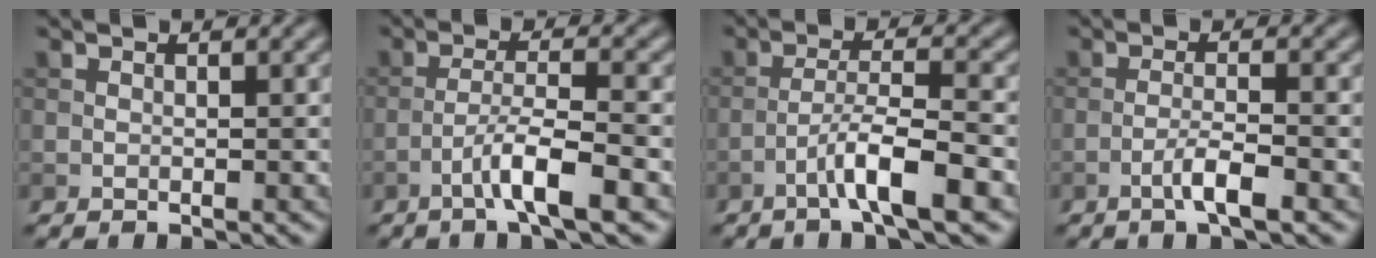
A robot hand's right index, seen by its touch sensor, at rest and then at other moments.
{"total": 4.7, "force": [-2.6, 0.5, 3.9], "torque": [-0.067, 0.011, -0.052]}
{"total": 5.2, "force": [-2.8, 0.6, 4.3], "torque": [-0.073, 0.012, -0.055]}
{"total": 2.9, "force": [-1.5, 0.3, 2.4], "torque": [-0.044, 0.008, -0.034]}